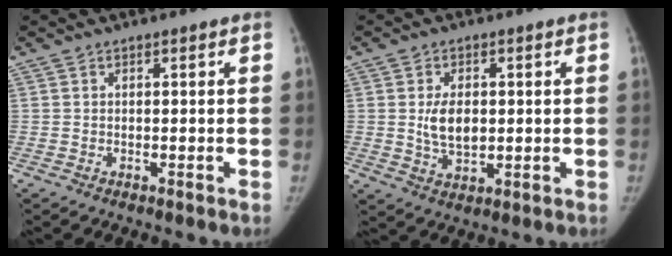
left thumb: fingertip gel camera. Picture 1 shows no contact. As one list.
[{"total": 6.5, "force": [0.4, 4.1, 5.0], "torque": [-0.072, -0.007, 0.012]}]